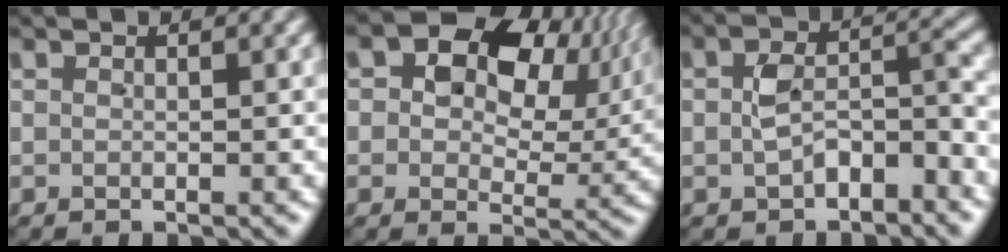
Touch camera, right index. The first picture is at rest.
{"total": 9.2, "force": [3.0, 6.0, 6.3], "torque": [-0.082, 0.004, 0.037]}
{"total": 3.8, "force": [-2.1, 2.3, 2.2], "torque": [-0.027, -0.004, -0.031]}